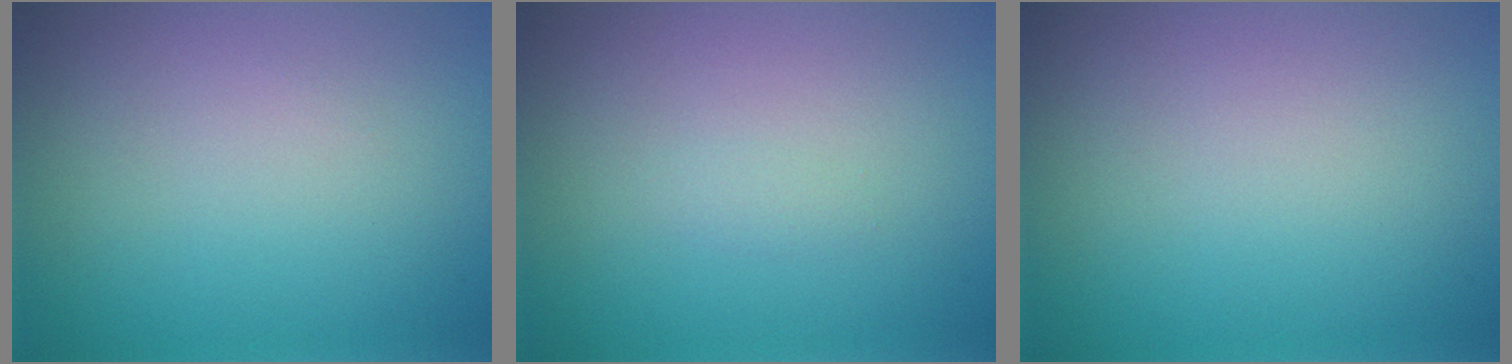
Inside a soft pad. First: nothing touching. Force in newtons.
{"total": 0.6, "press": 0.6, "slide": 0.0}
{"total": 0.0}